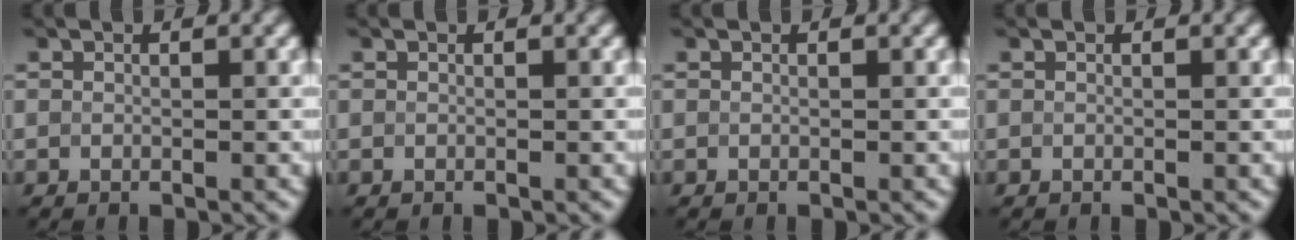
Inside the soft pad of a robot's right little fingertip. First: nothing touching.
{"total": 0.0}
{"total": 0.0}
{"total": 0.0}